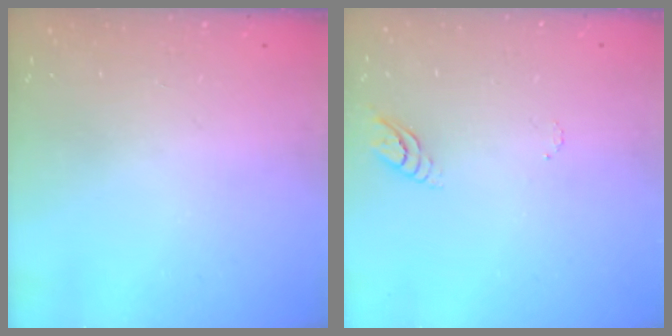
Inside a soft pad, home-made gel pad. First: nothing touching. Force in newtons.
{"total": 3.6, "press": 3.6, "slide": 0.3}